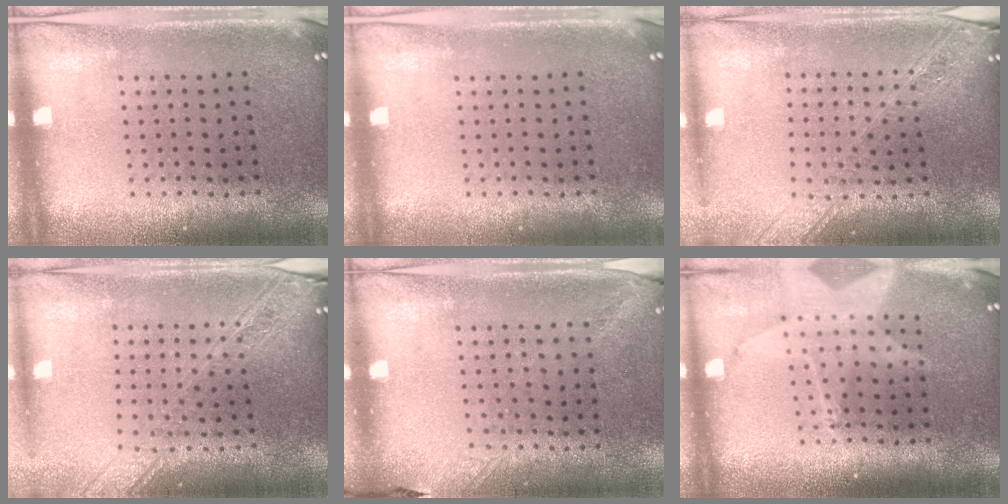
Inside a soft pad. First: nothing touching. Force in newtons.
{"total": 0.0}
{"total": 2.0, "press": 1.8, "slide": 1.0}
{"total": 2.2, "press": 1.9, "slide": 1.2}
{"total": 1.3, "press": 1.0, "slide": 0.9}
{"total": 2.0, "press": 1.5, "slide": 1.3}